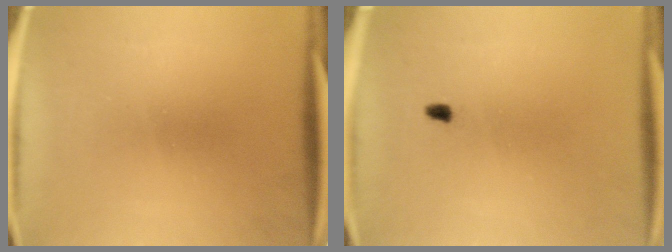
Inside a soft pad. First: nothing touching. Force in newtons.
{"total": 0.9}